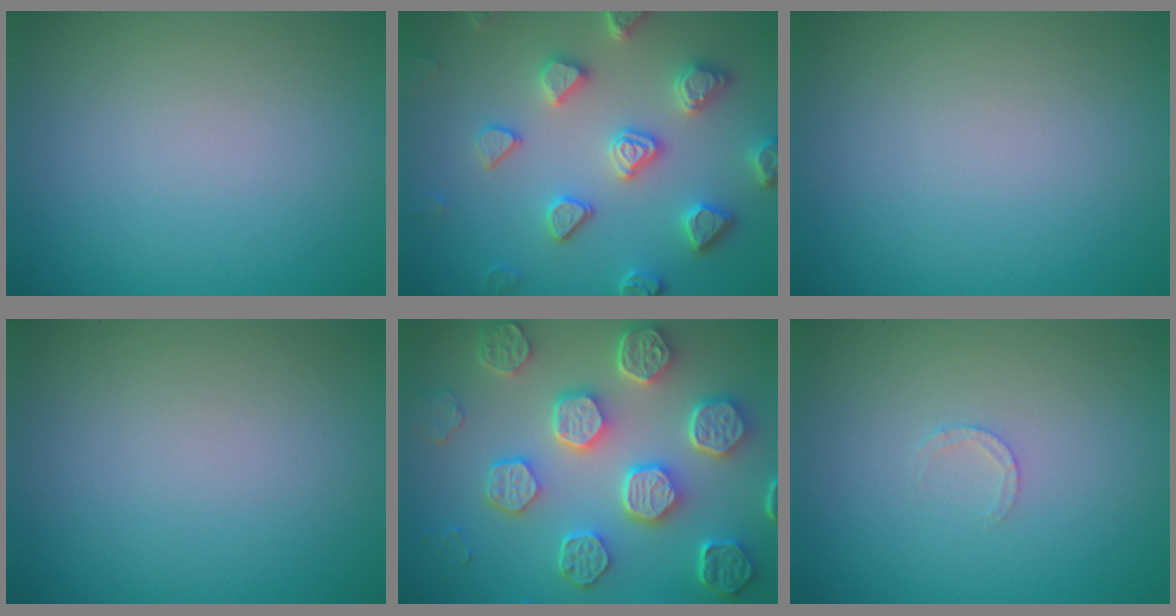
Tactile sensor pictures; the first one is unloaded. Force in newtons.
{"total": 5.0, "press": 4.6, "slide": 1.8}
{"total": 0.0}
{"total": 0.0}
{"total": 8.3, "press": 6.5, "slide": 5.2}
{"total": 0.9, "press": 0.9, "slide": 0.2}